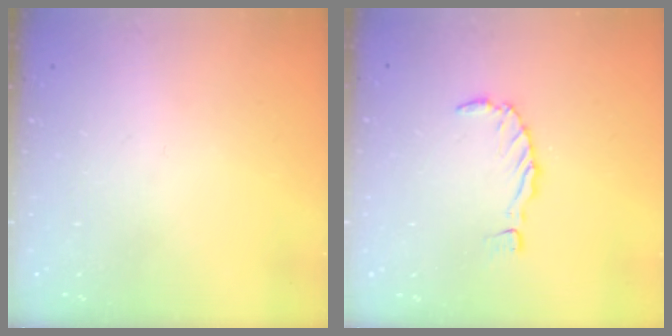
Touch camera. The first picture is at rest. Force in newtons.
{"total": 0.7, "press": 0.7, "slide": 0.2}